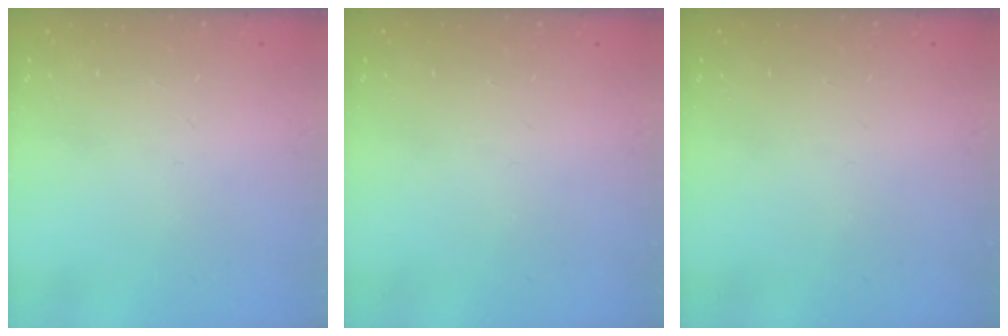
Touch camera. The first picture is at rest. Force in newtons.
{"total": 0.0}
{"total": 0.0}